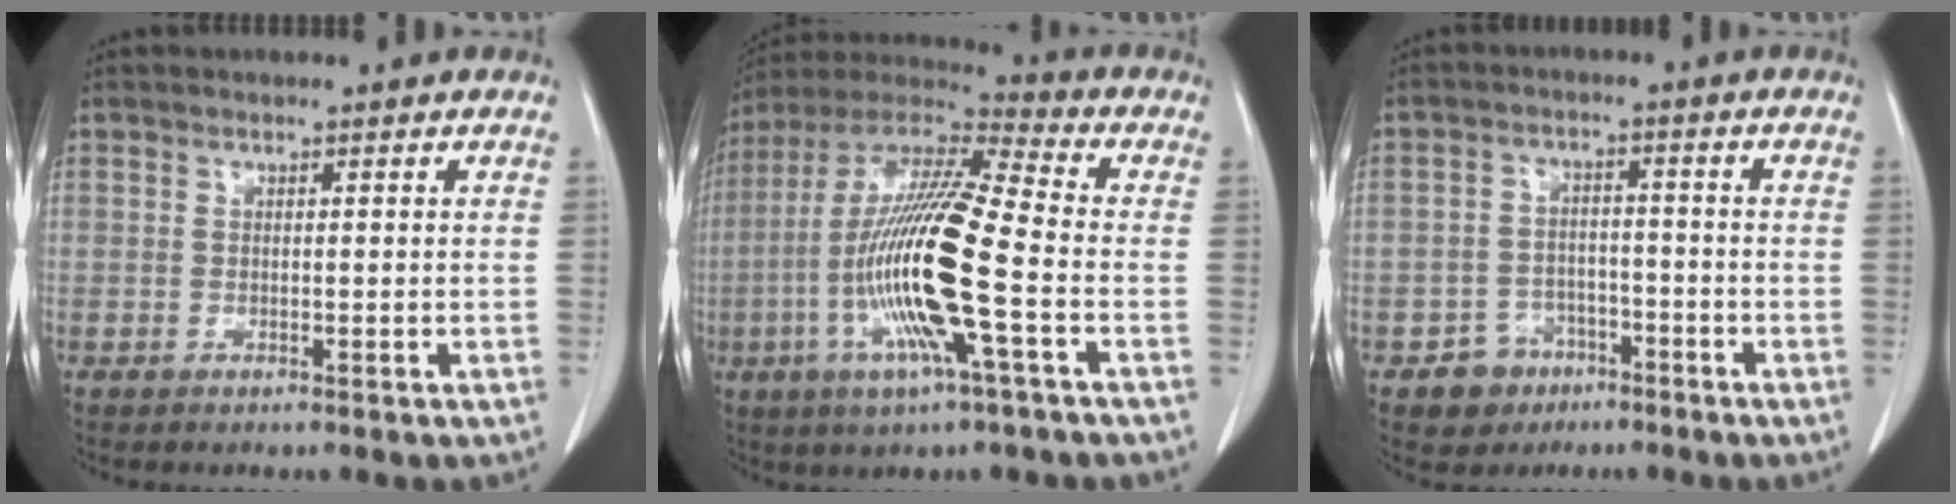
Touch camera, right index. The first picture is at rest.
{"total": 18.7, "force": [-4.5, 1.2, 18.1], "torque": [-0.372, -0.011, -0.092]}
{"total": 5.4, "force": [-3.1, 4.4, 0.7], "torque": [-0.004, 0.015, -0.043]}